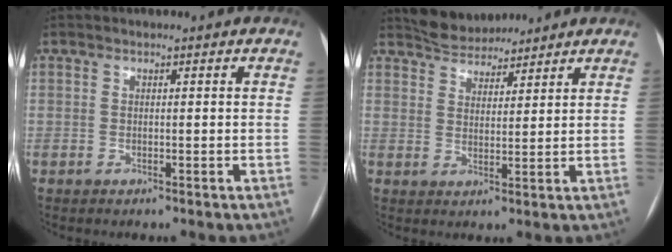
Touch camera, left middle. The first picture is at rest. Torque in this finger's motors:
{"motor_torque": [0.04, -0.04, -0.02, -0.01]}